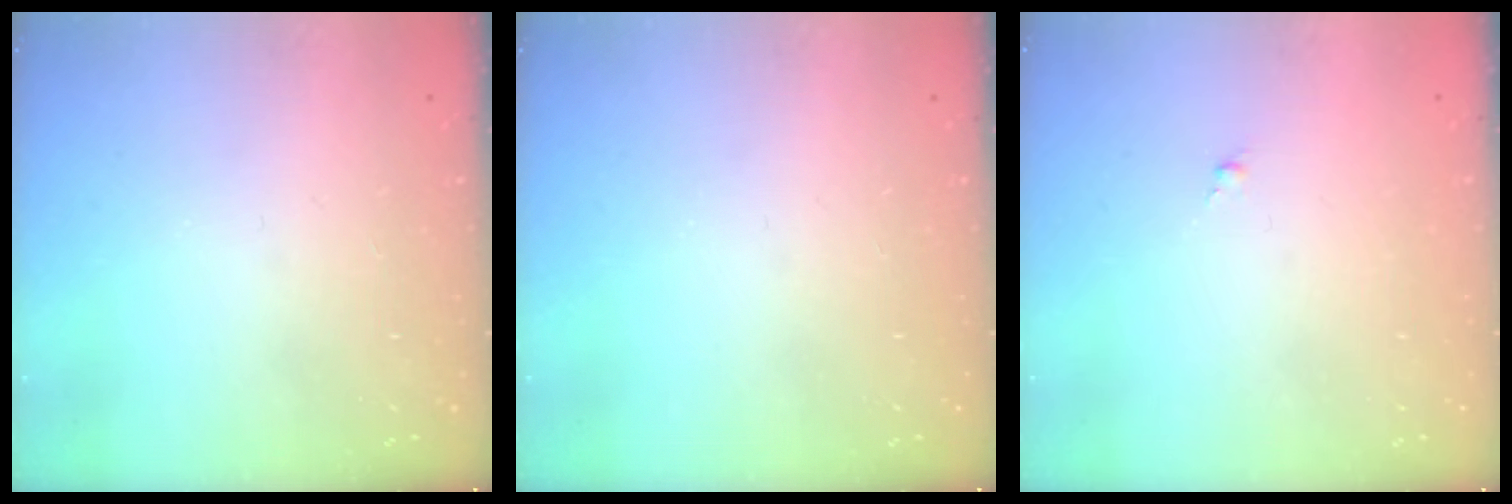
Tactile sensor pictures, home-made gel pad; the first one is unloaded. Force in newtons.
{"total": 0.0}
{"total": 0.0}